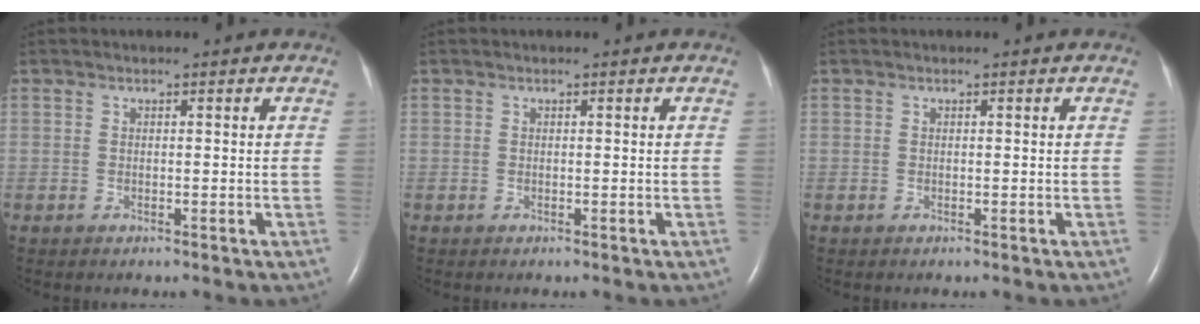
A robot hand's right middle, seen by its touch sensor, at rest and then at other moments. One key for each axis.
{"total": 0.0}
{"total": 0.0}